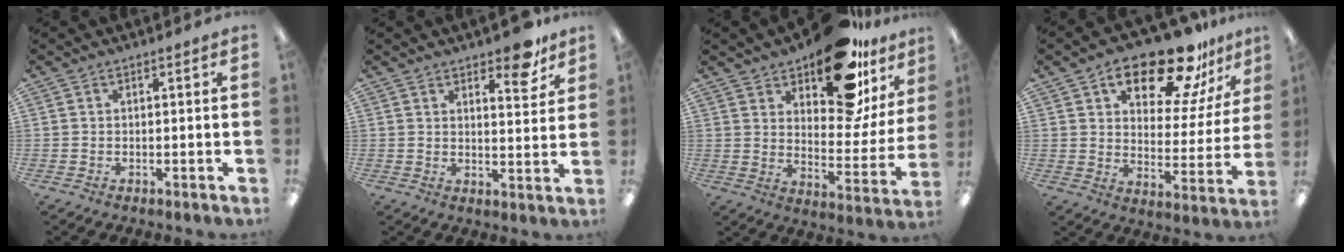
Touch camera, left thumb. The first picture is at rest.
{"total": 7.3, "force": [5.8, 2.6, 3.7], "torque": [-0.031, -0.038, 0.094]}
{"total": 19.5, "force": [14.6, 7.9, 10.2], "torque": [-0.133, -0.103, 0.245]}
{"total": 19.5, "force": [14.0, 7.8, 11.2], "torque": [-0.164, -0.084, 0.231]}